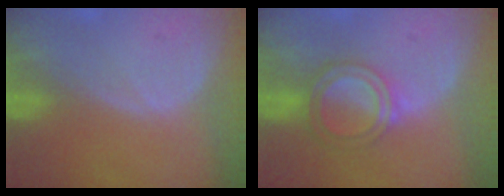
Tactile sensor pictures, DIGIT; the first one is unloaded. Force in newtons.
{"total": 5.3, "press": 5.2, "slide": 1.3}